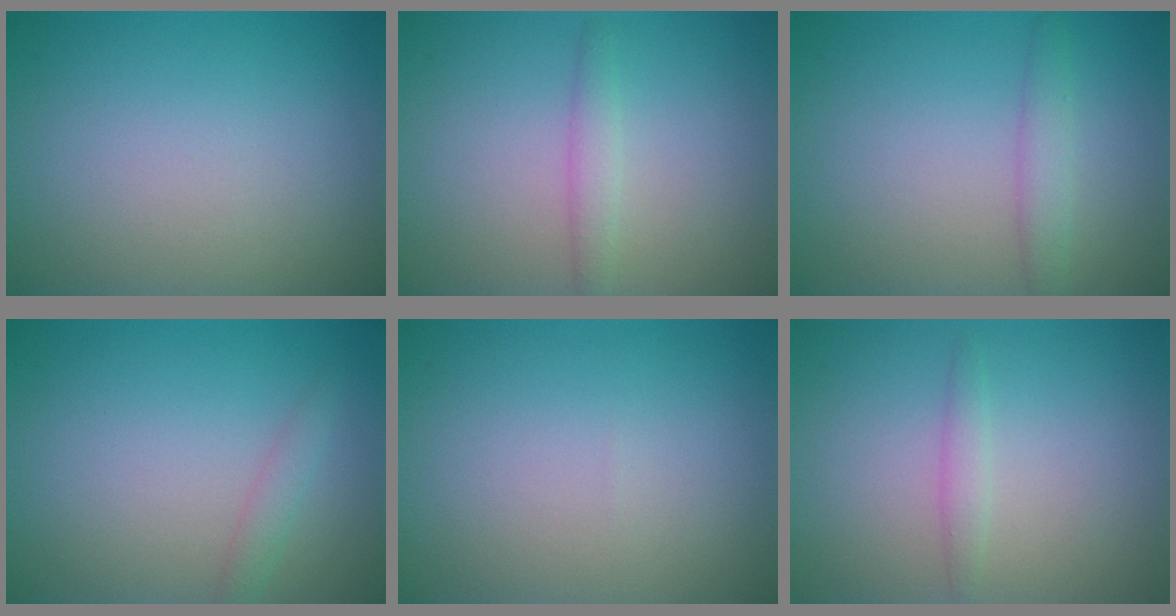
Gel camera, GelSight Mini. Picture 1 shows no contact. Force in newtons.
{"total": 1.5, "press": 1.5, "slide": 0.1}
{"total": 1.9, "press": 1.9, "slide": 0.1}
{"total": 1.3, "press": 1.3, "slide": 0.1}
{"total": 0.0}
{"total": 1.2, "press": 1.2, "slide": 0.1}